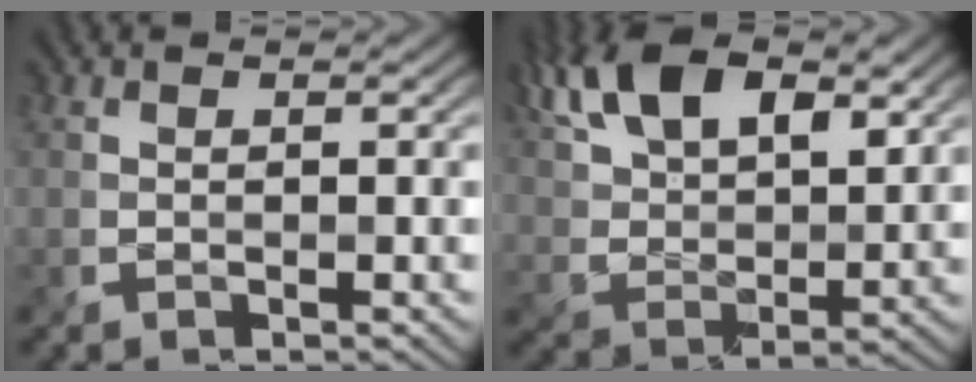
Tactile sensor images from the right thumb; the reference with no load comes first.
{"total": 12.1, "force": [5.9, 6.5, 8.3], "torque": [-0.183, 0.011, 0.110]}